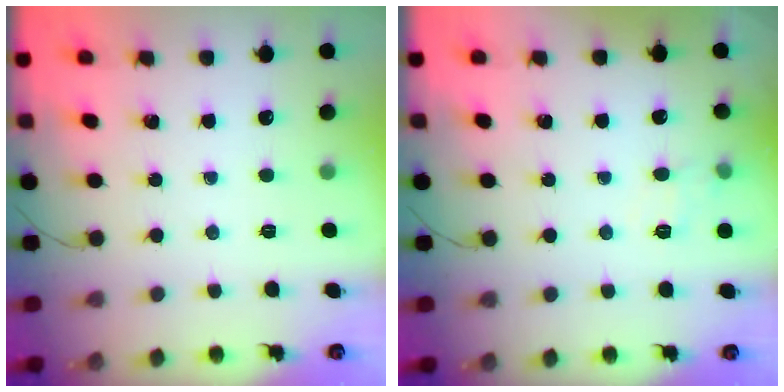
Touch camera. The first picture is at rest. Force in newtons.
{"total": 5.0, "press": 4.6, "slide": 1.9}